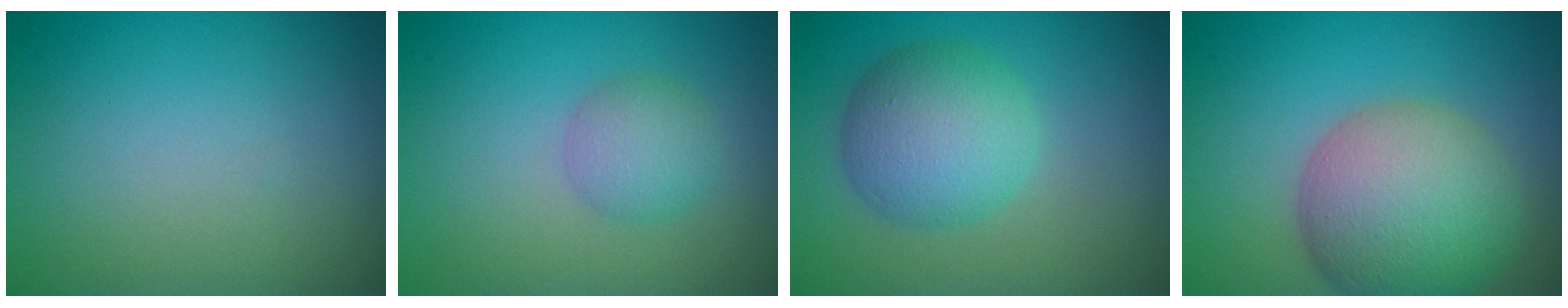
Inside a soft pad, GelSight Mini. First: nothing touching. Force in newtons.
{"total": 2.5, "press": 2.4, "slide": 0.2}
{"total": 5.6, "press": 5.6, "slide": 0.2}
{"total": 8.9, "press": 8.8, "slide": 0.5}